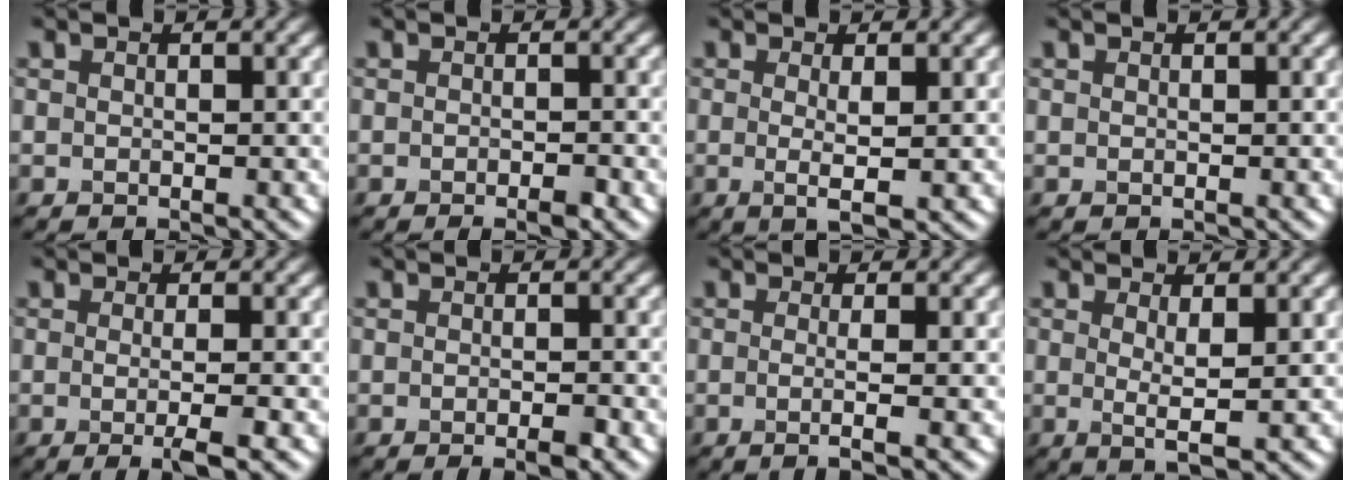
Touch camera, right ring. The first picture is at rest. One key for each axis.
{"total": 1.7, "fx": -1.0, "fy": 0.3, "fz": 1.3, "tx": -0.018, "ty": -0.003, "tz": -0.016}
{"total": 2.4, "fx": -0.1, "fy": 0.4, "fz": 2.4, "tx": -0.043, "ty": -0.007, "tz": -0.001}
{"total": 0.0}
{"total": 3.6, "fx": -0.7, "fy": 0.9, "fz": 3.4, "tx": -0.048, "ty": -0.009, "tz": -0.013}
{"total": 2.2, "fx": -1.2, "fy": 0.4, "fz": 1.8, "tx": -0.027, "ty": -0.003, "tz": -0.020}
{"total": 3.0, "fx": -0.3, "fy": 1.0, "fz": 2.8, "tx": -0.034, "ty": -0.003, "tz": -0.018}
{"total": 2.4, "fx": 0.3, "fy": 0.3, "fz": 2.3, "tx": -0.044, "ty": -0.012, "tz": 0.006}